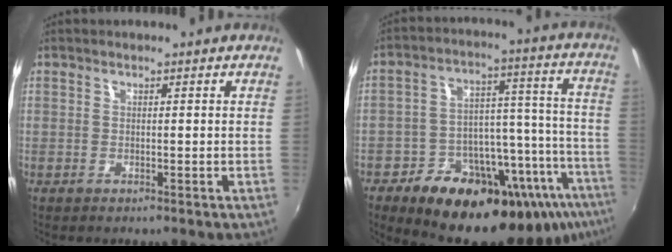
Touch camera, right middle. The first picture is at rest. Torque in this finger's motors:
{"motor_torque": [1.54, -0.60, 0.41, 0.19]}